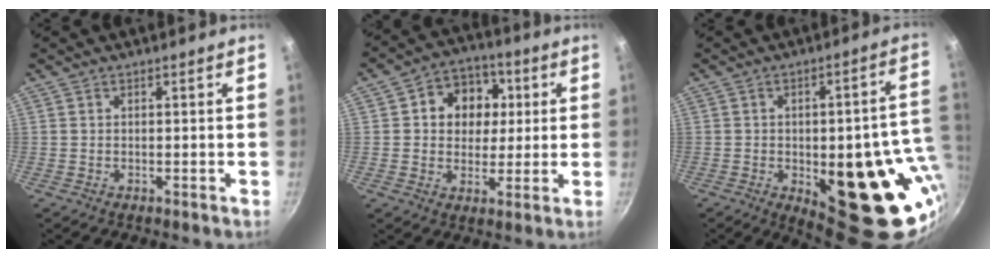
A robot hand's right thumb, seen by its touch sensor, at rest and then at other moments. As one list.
[{"total": 11.6, "force": [2.5, 9.7, 5.9], "torque": [-0.050, 0.003, 0.028]}, {"total": 24.2, "force": [-5.2, 10.7, 21.1], "torque": [-0.197, 0.007, -0.052]}]